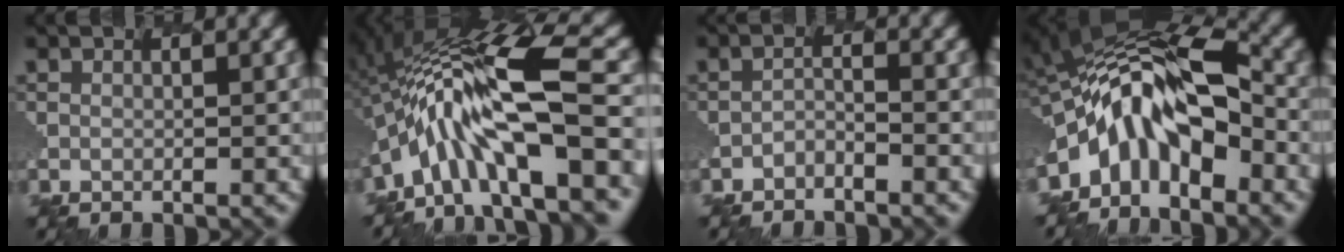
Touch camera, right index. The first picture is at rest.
{"total": 12.7, "force": [-2.2, 4.0, 11.9], "torque": [-0.224, 0.028, -0.037]}
{"total": 2.0, "force": [-1.8, -0.5, -0.9], "torque": [-0.013, 0.000, -0.031]}
{"total": 8.0, "force": [-4.4, 3.5, 5.7], "torque": [-0.119, 0.014, -0.089]}